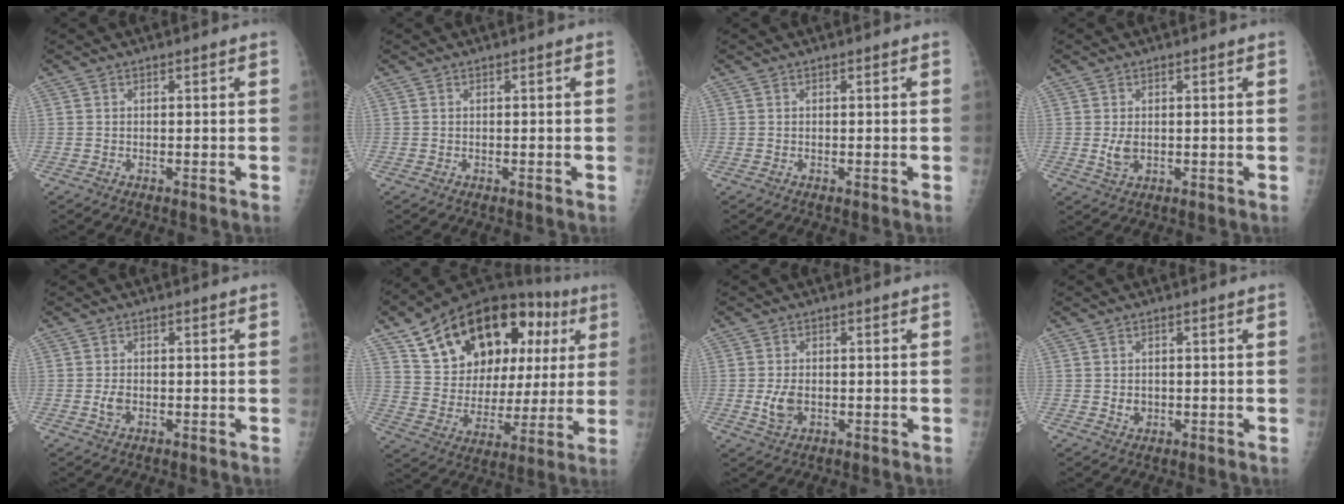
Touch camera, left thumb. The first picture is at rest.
{"total": 0.0}
{"total": 0.0}
{"total": 3.0, "force": [0.0, 2.0, 2.3], "torque": [-0.043, -0.007, 0.006]}
{"total": 2.2, "force": [-0.5, 1.4, 1.6], "torque": [-0.029, 0.001, -0.008]}
{"total": 28.1, "force": [11.2, 16.5, 19.9], "torque": [-0.272, 0.021, 0.188]}
{"total": 4.2, "force": [-0.6, 2.7, 3.1], "torque": [-0.060, -0.003, -0.007]}
{"total": 2.1, "force": [-0.1, 1.8, 1.1], "torque": [-0.010, 0.000, 0.006]}